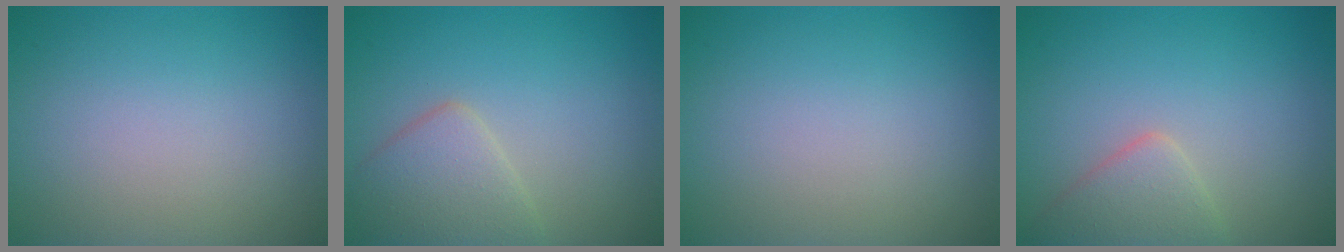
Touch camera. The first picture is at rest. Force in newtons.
{"total": 3.4, "press": 3.4, "slide": 0.4}
{"total": 0.0}
{"total": 2.8, "press": 2.8, "slide": 0.2}